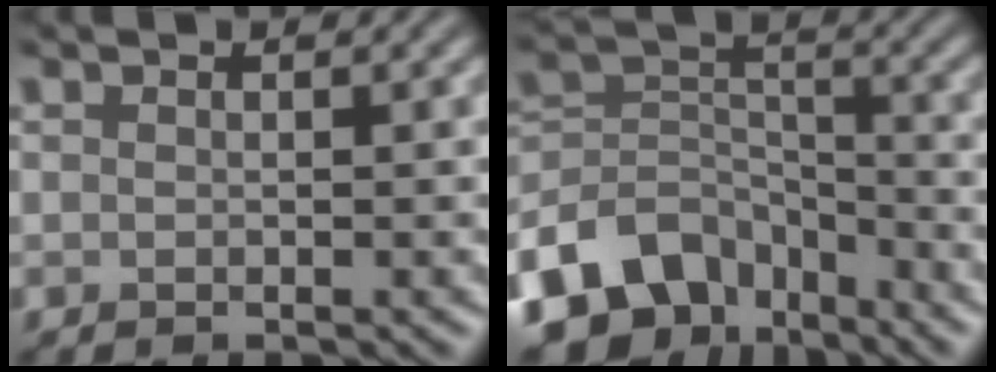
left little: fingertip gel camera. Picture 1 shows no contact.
{"total": 9.4, "force": [-6.2, 5.9, 3.8], "torque": [-0.071, -0.004, -0.126]}